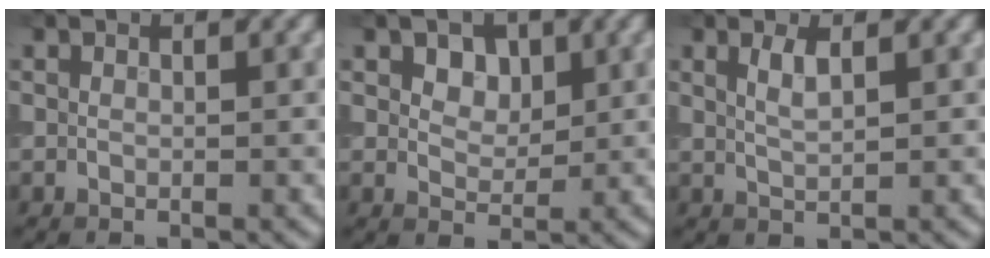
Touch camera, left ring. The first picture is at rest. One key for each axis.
{"total": 2.5, "fx": 1.1, "fy": 1.7, "fz": 1.4, "tx": -0.023, "ty": -0.002, "tz": 0.014}
{"total": 1.7, "fx": 0.9, "fy": 0.5, "fz": 1.4, "tx": -0.027, "ty": 0.000, "tz": 0.017}